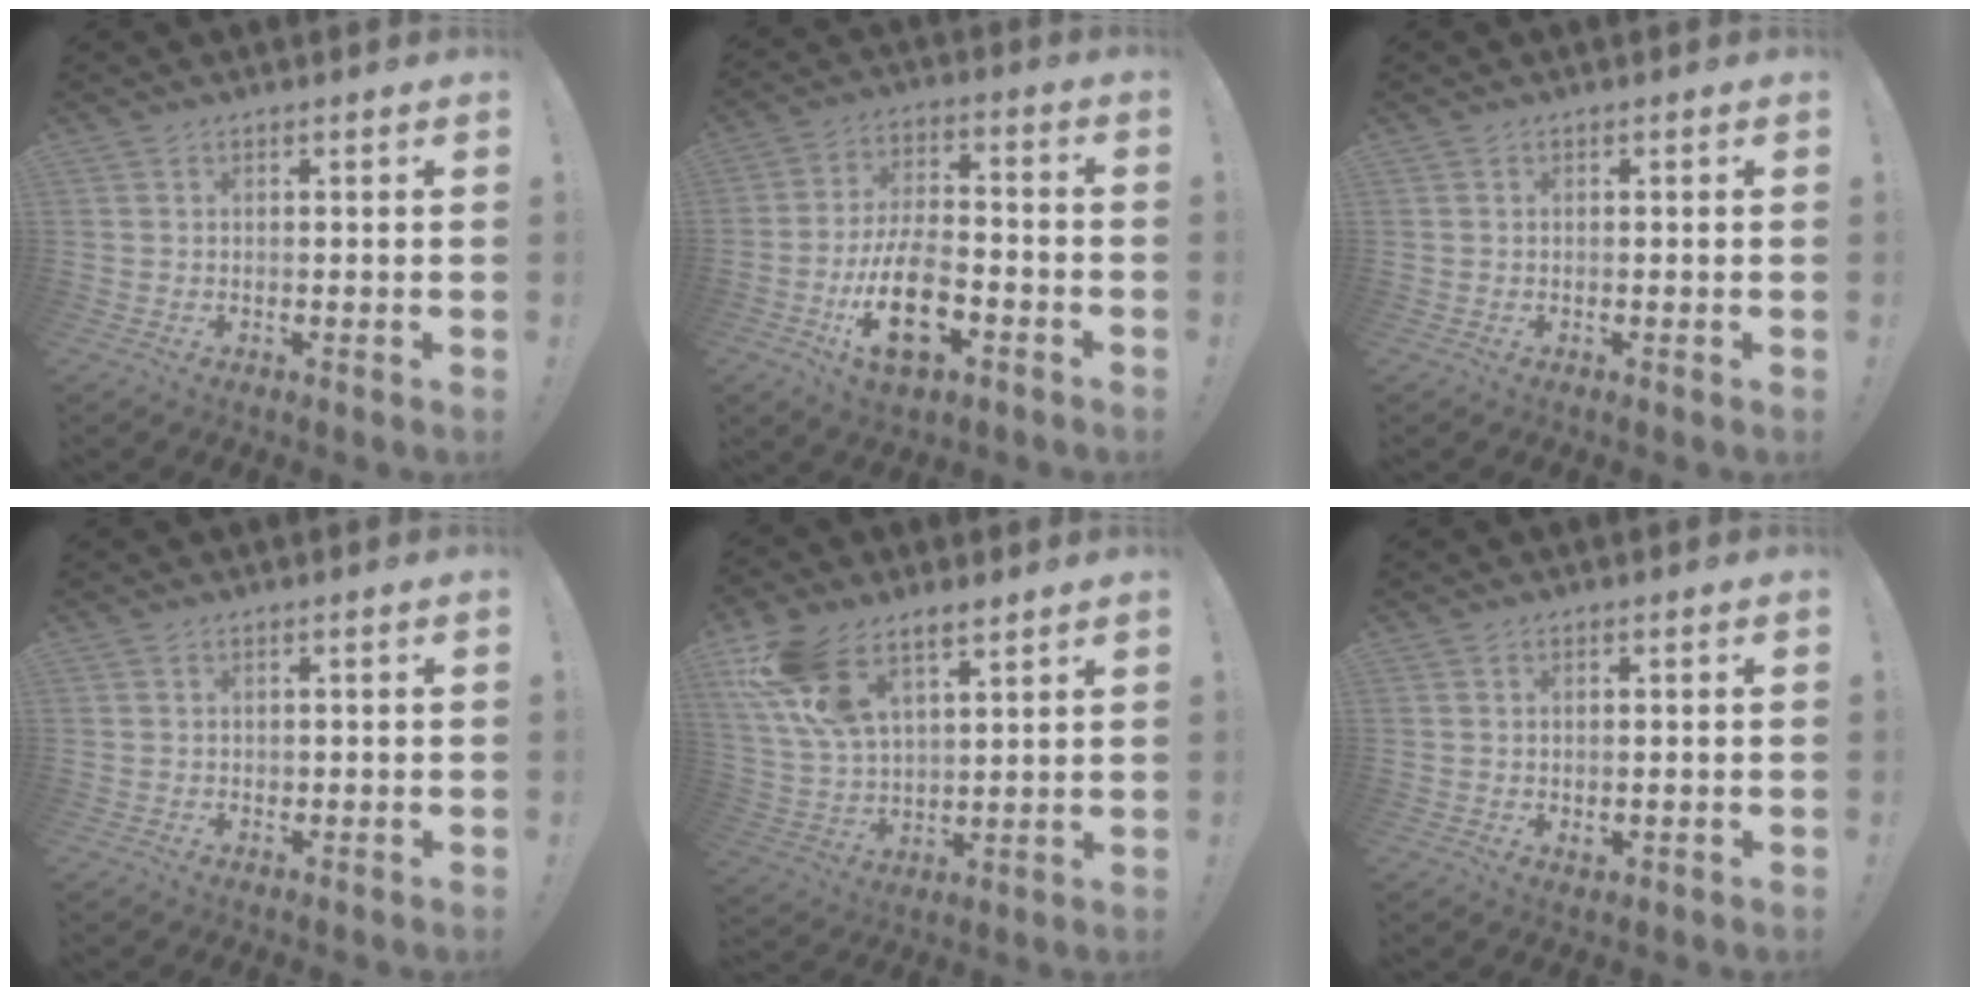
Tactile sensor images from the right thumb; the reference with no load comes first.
{"total": 17.0, "force": [-6.9, 8.9, 12.7], "torque": [-0.227, 0.035, -0.115]}
{"total": 0.0}
{"total": 0.7, "force": [0.3, 0.7, 0.0], "torque": [-0.001, 0.003, 0.005]}
{"total": 15.4, "force": [9.8, 7.9, 8.8], "torque": [-0.186, -0.048, 0.184]}
{"total": 1.2, "force": [0.4, 0.5, 1.1], "torque": [-0.011, -0.003, 0.006]}